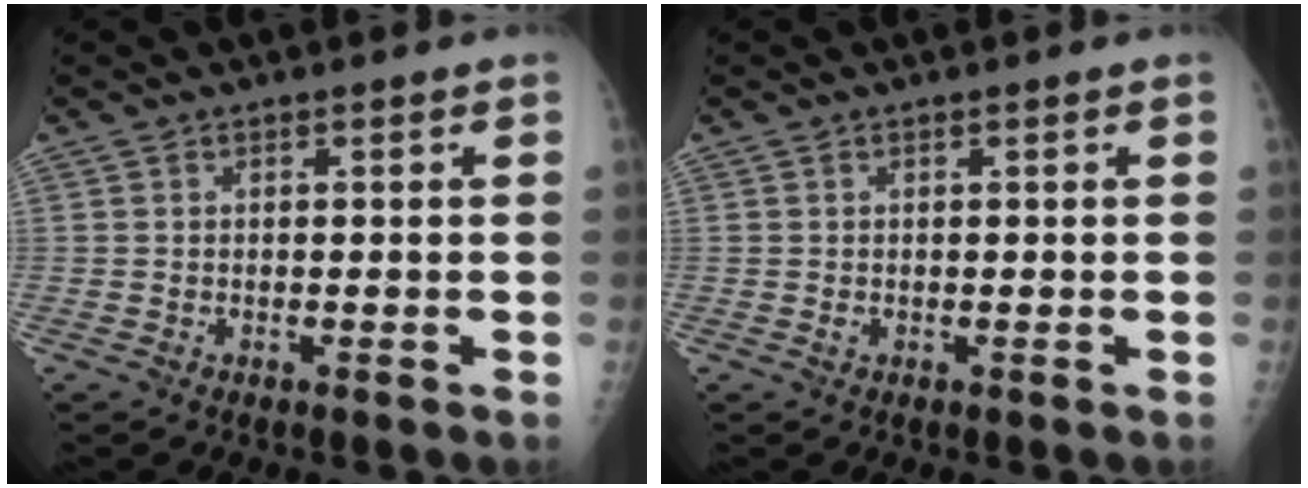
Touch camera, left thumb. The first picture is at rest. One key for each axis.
{"total": 0.7, "fx": 0.1, "fy": 0.4, "fz": 0.5, "tx": -0.005, "ty": 0.000, "tz": 0.005}